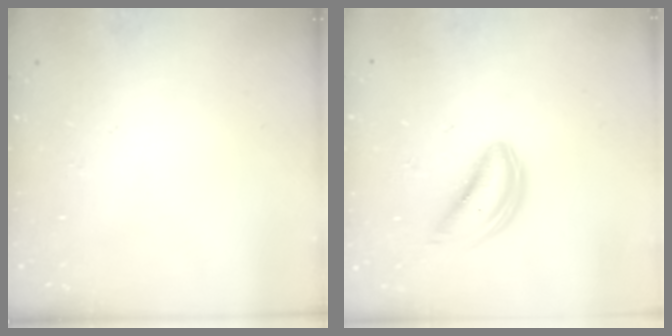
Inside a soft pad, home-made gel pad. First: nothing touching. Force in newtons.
{"total": 5.2, "press": 5.1, "slide": 0.9}